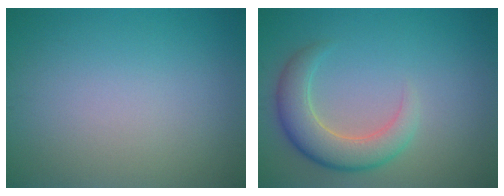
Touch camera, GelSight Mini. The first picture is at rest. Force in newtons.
{"total": 4.9, "press": 4.9, "slide": 0.6}